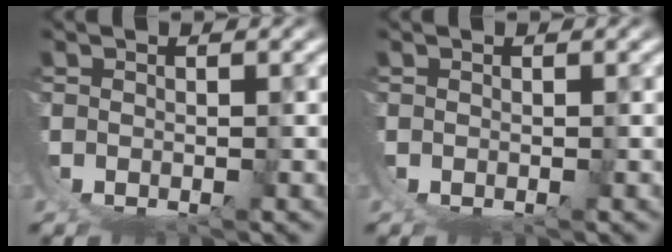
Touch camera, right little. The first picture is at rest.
{"total": 0.0}